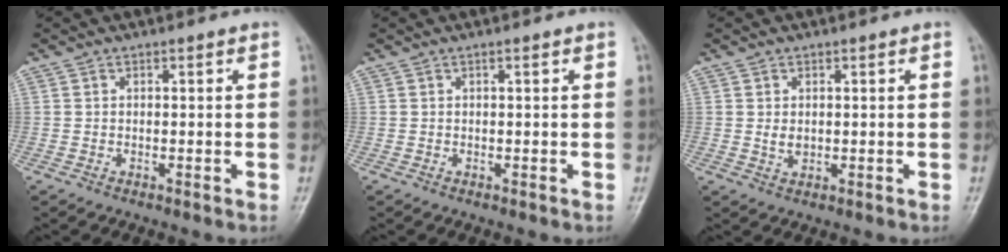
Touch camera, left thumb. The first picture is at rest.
{"total": 0.0}
{"total": 2.0, "force": [0.4, 1.5, 1.3], "torque": [-0.018, -0.005, 0.011]}